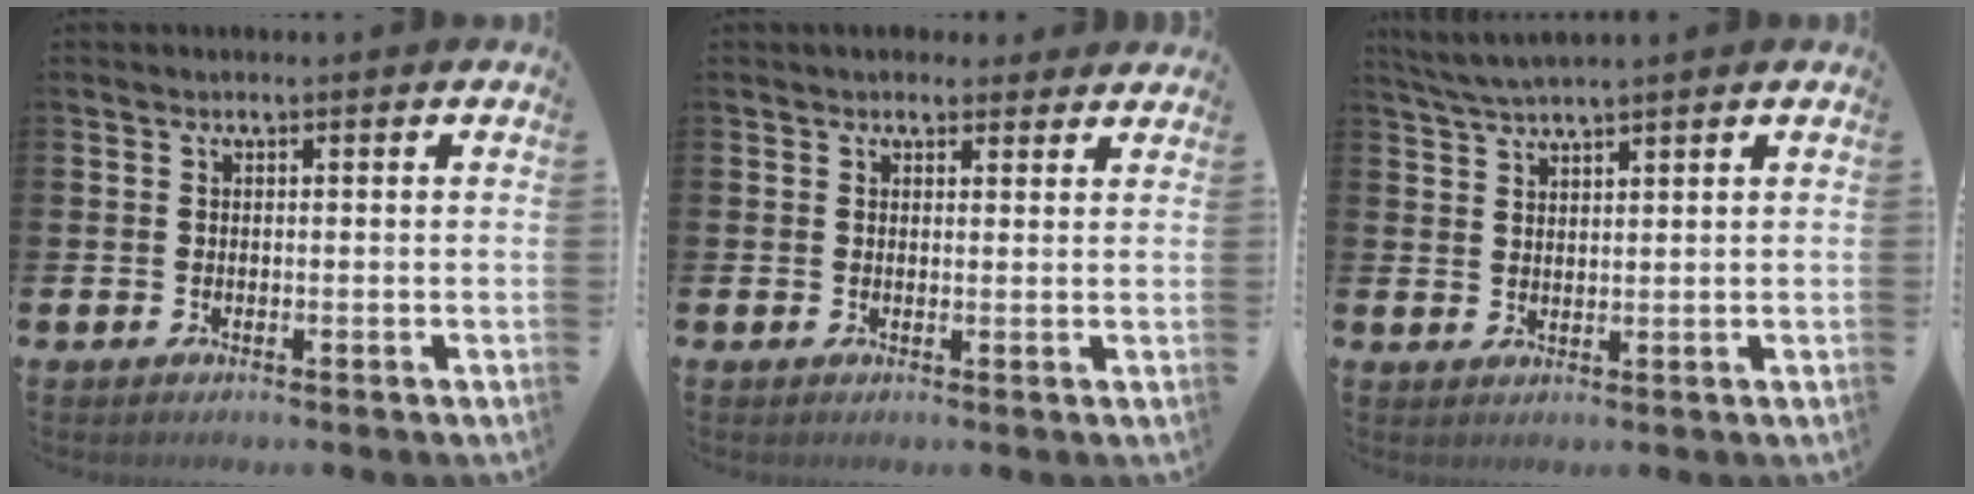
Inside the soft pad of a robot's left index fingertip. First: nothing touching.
{"total": 2.4, "force": [2.2, 0.9, 0.0], "torque": [0.008, -0.006, 0.038]}
{"total": 3.6, "force": [3.4, -0.1, 1.1], "torque": [-0.033, -0.006, 0.063]}